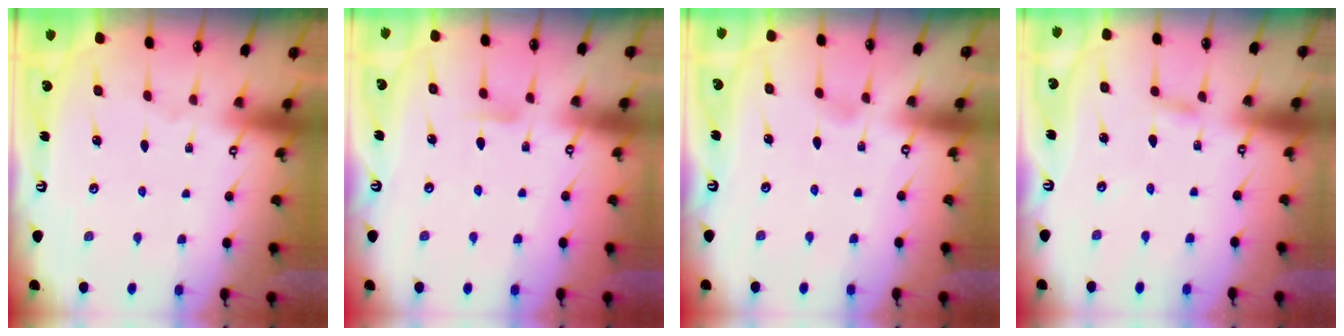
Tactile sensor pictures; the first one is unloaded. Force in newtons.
{"total": 4.8, "press": 4.8, "slide": 0.7}
{"total": 3.6, "press": 3.6, "slide": 0.4}
{"total": 2.3, "press": 2.3, "slide": 0.1}